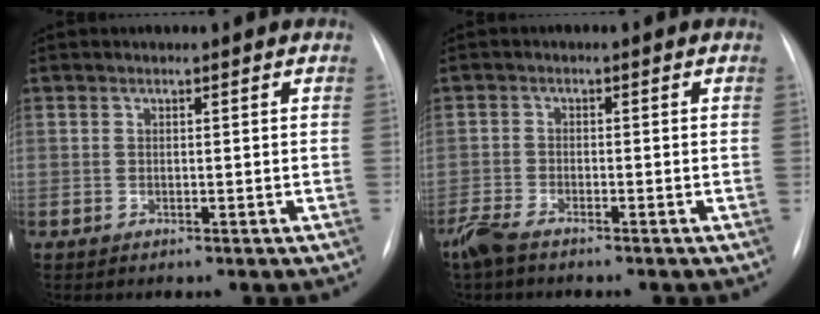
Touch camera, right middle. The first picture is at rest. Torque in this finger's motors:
{"motor_torque": [0.27, -0.26, 0.23, 0.08]}